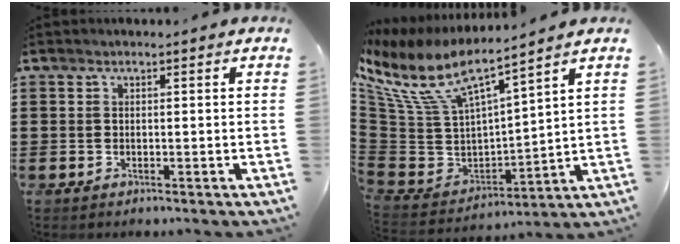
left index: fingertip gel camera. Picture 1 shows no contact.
{"total": 9.3, "force": [6.6, 2.9, 6.0], "torque": [-0.161, -0.054, 0.107]}